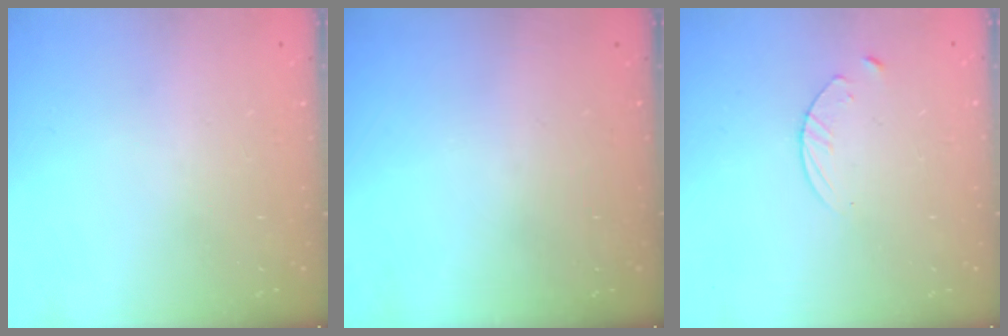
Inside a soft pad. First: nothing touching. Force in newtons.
{"total": 0.0}
{"total": 3.1, "press": 3.1, "slide": 0.3}